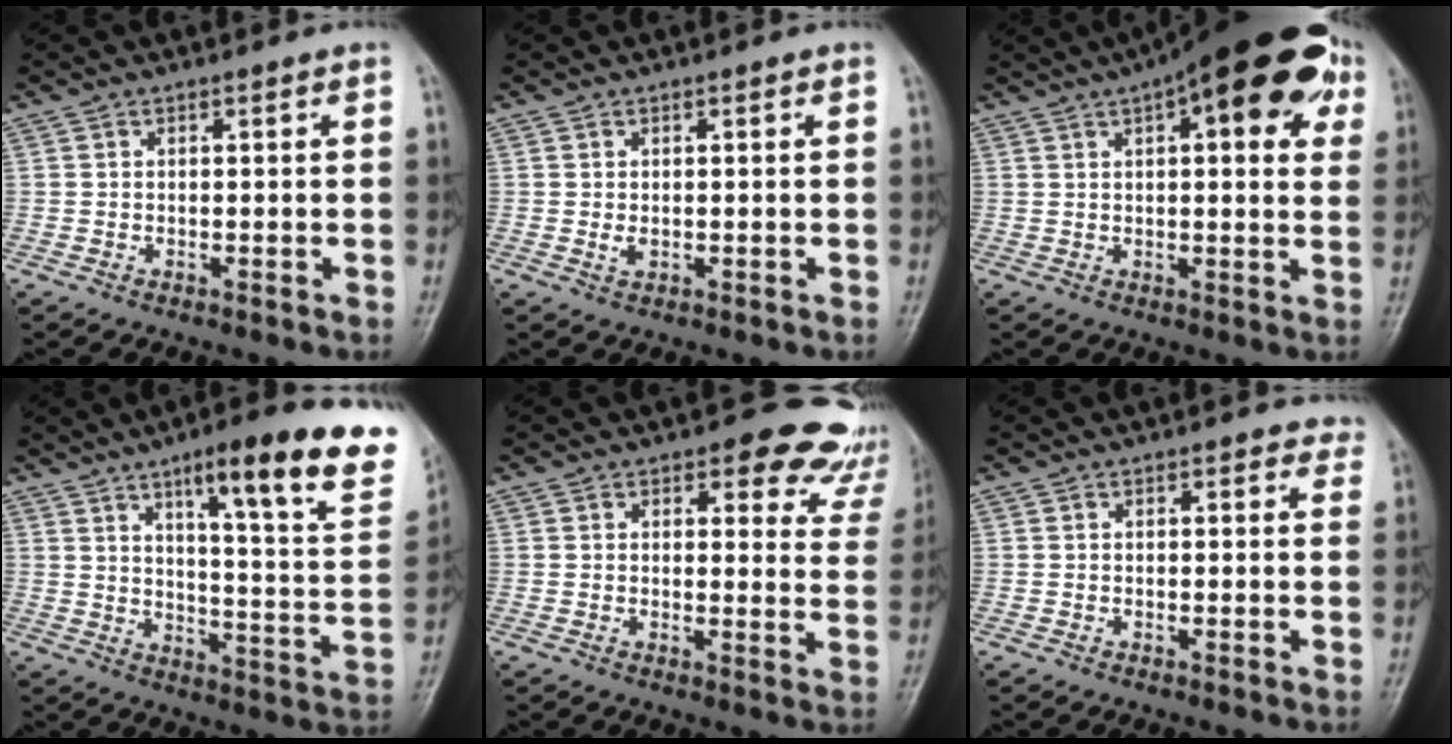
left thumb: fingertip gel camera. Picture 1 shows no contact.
{"total": 1.6, "force": [0.1, 0.9, 1.3], "torque": [-0.020, -0.004, 0.005]}
{"total": 21.0, "force": [8.9, 7.6, 17.5], "torque": [-0.222, 0.014, 0.117]}
{"total": 22.4, "force": [13.6, 4.2, 17.3], "torque": [-0.211, -0.056, 0.187]}
{"total": 12.1, "force": [9.6, 5.7, 4.8], "torque": [0.007, -0.050, 0.080]}
{"total": 2.1, "force": [1.4, 1.3, 0.9], "torque": [0.012, -0.003, 0.006]}